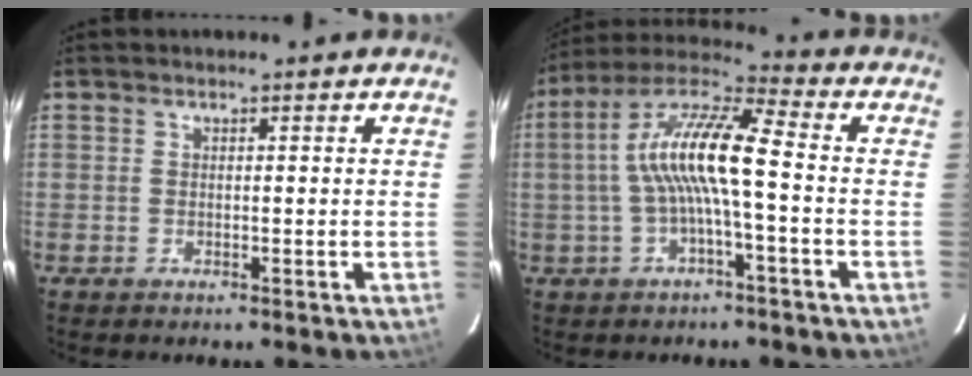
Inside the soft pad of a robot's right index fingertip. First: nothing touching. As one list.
[{"total": 12.5, "force": [-0.9, 1.9, 12.3], "torque": [-0.239, 0.021, -0.023]}]